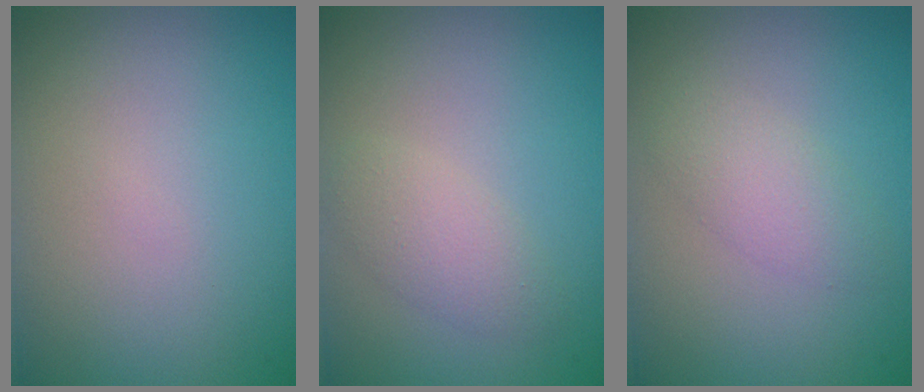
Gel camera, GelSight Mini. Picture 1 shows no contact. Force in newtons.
{"total": 2.1, "press": 2.1, "slide": 0.2}
{"total": 2.4, "press": 2.4, "slide": 0.1}